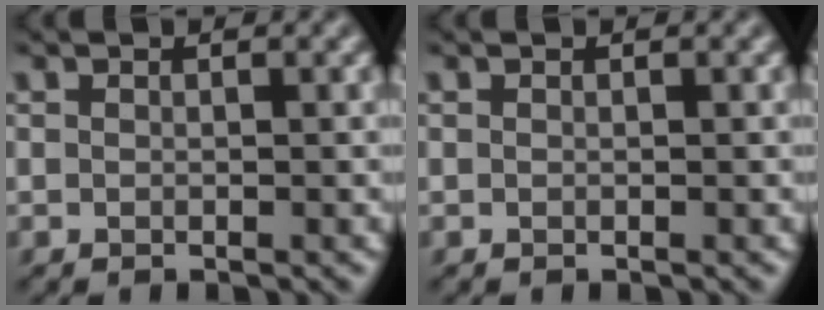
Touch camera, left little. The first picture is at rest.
{"total": 0.0}